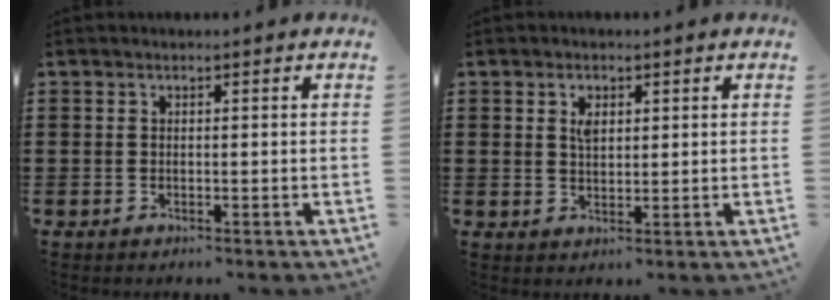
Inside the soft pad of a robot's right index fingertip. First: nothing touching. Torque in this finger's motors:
{"motor_torque": [0.05, -0.03, 0.09, 0.02]}